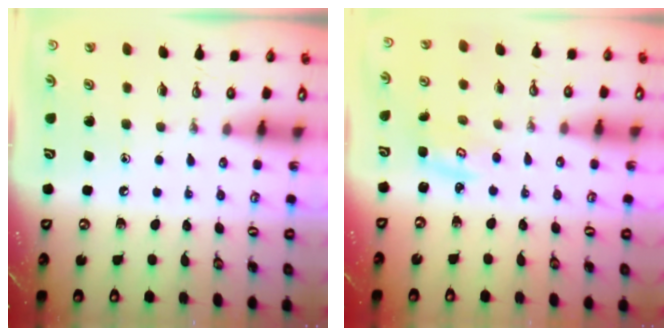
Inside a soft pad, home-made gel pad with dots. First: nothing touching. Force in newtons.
{"total": 2.6, "press": 2.5, "slide": 0.3}